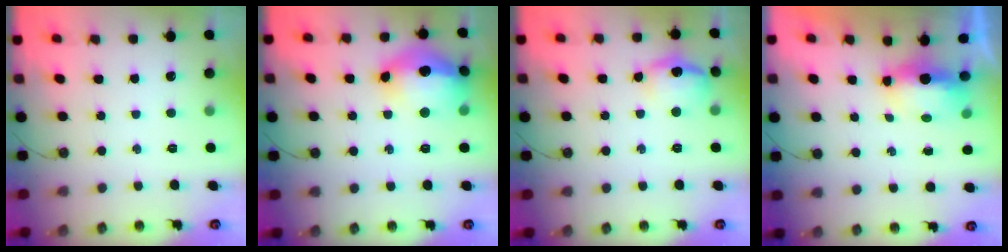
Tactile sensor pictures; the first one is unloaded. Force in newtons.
{"total": 18.6, "press": 18.3, "slide": 3.1}
{"total": 13.2, "press": 13.2, "slide": 1.0}
{"total": 6.2, "press": 6.1, "slide": 1.1}